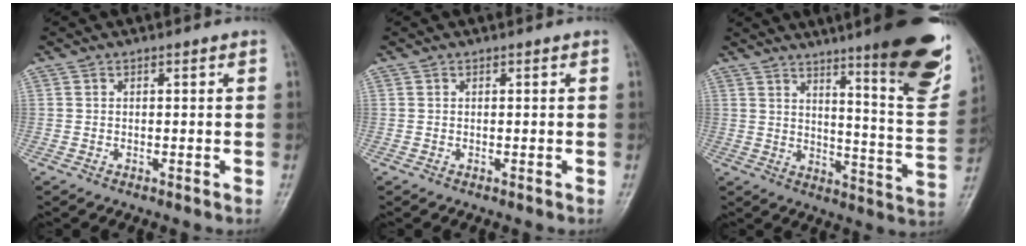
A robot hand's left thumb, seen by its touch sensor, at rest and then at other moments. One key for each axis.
{"total": 0.0}
{"total": 22.9, "fx": 13.7, "fy": 3.7, "fz": 18.0, "tx": -0.216, "ty": -0.073, "tz": 0.191}